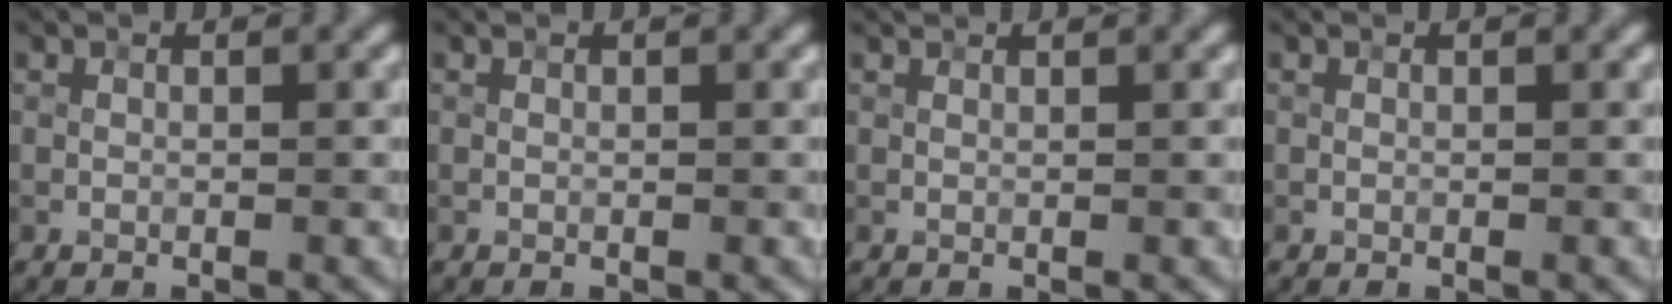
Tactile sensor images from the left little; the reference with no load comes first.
{"total": 0.0}
{"total": 0.9, "force": [0.8, 0.0, 0.3], "torque": [-0.009, -0.003, 0.011]}
{"total": 0.0}